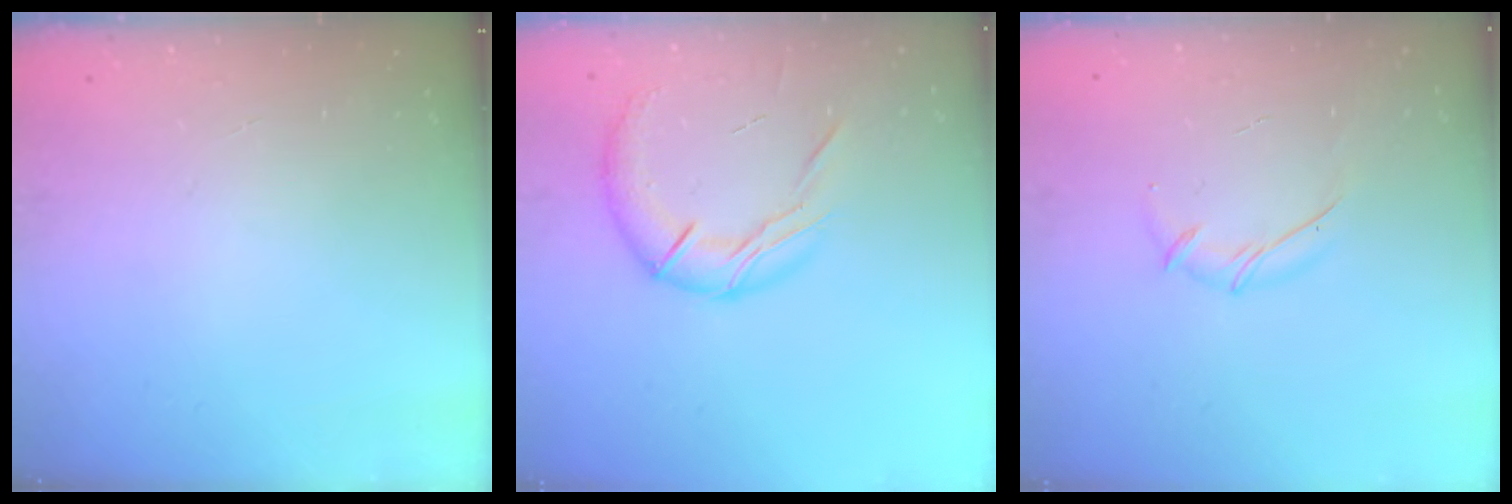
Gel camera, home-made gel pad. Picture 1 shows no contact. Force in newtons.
{"total": 12.1, "press": 12.0, "slide": 1.1}
{"total": 6.1, "press": 6.0, "slide": 1.1}